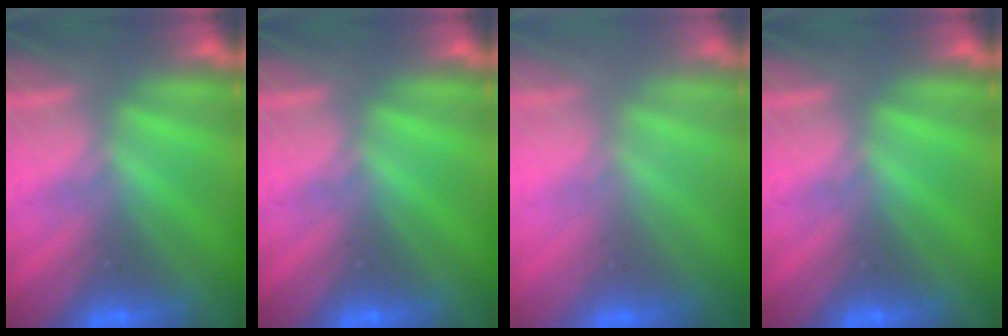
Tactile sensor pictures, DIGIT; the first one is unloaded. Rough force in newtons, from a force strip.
{"total": 0.0}
{"total": 2.8}
{"total": 0.0}